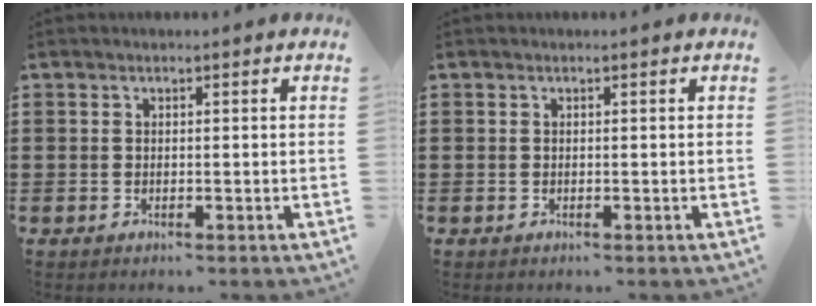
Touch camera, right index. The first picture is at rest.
{"total": 0.0}